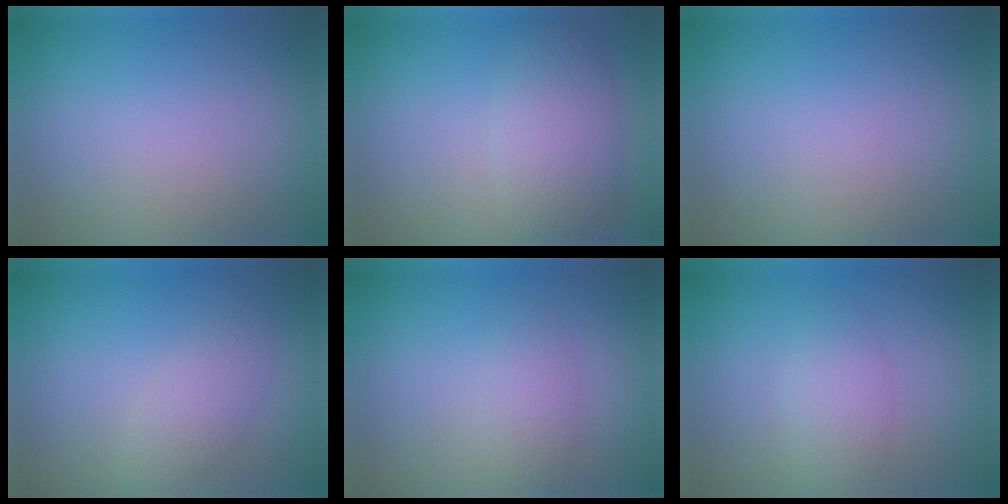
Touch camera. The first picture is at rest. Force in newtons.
{"total": 4.6, "press": 4.6, "slide": 0.3}
{"total": 0.0}
{"total": 2.4, "press": 2.4, "slide": 0.1}
{"total": 1.8, "press": 1.8, "slide": 0.0}
{"total": 2.5, "press": 2.5, "slide": 0.0}